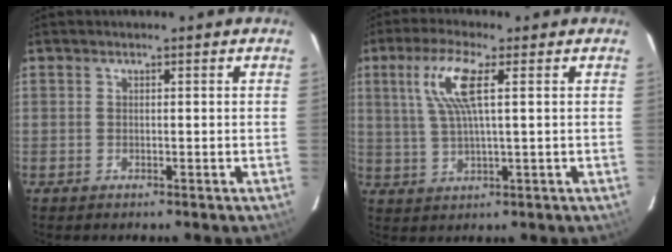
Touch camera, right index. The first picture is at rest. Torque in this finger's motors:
{"motor_torque": [0.67, 0.21, 0.40, 0.15]}